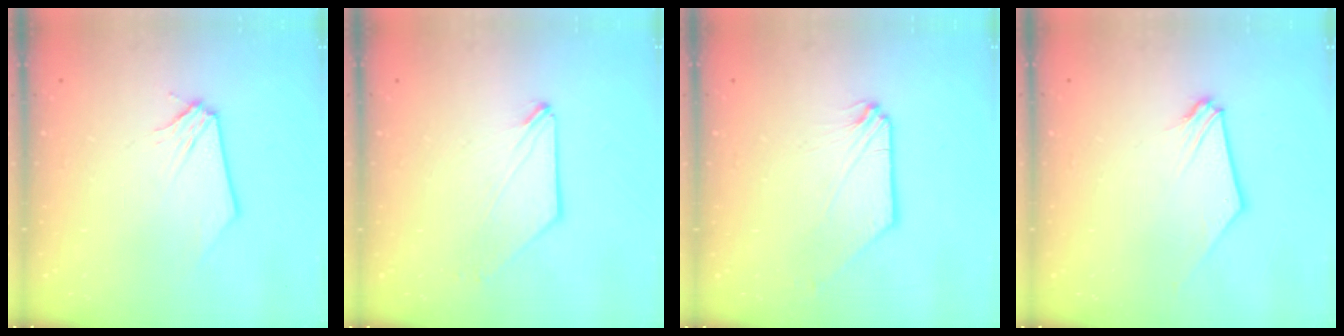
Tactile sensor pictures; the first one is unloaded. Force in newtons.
{"total": 0.0}
{"total": 0.9, "press": 0.9, "slide": 0.1}
{"total": 0.6, "press": 0.6, "slide": 0.1}